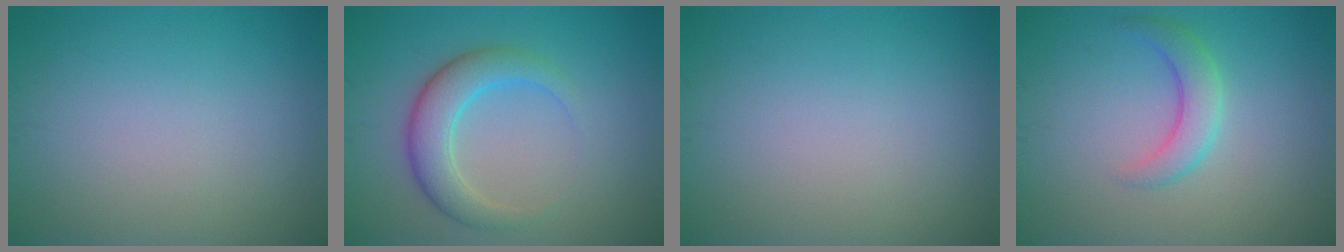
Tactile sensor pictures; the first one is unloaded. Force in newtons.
{"total": 4.2, "press": 4.2, "slide": 0.1}
{"total": 0.0}
{"total": 2.8, "press": 2.8, "slide": 0.1}